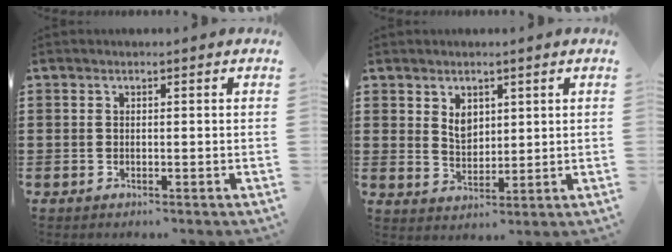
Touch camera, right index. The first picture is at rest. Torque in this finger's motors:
{"motor_torque": [0.04, 0.03, 0.14, 0.05]}